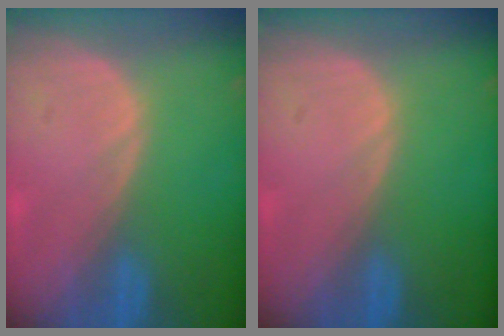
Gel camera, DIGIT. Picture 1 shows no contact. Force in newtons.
{"total": 0.0}